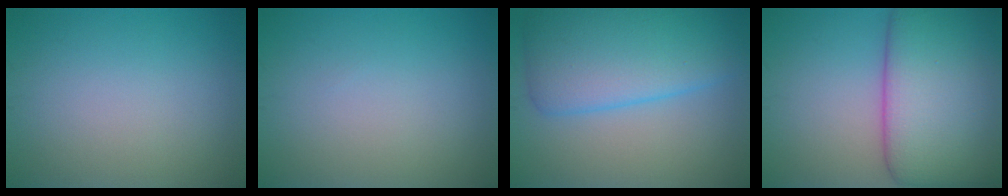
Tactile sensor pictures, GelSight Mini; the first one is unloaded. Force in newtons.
{"total": 0.0}
{"total": 8.0, "press": 8.0, "slide": 0.3}
{"total": 12.3, "press": 12.3, "slide": 0.8}